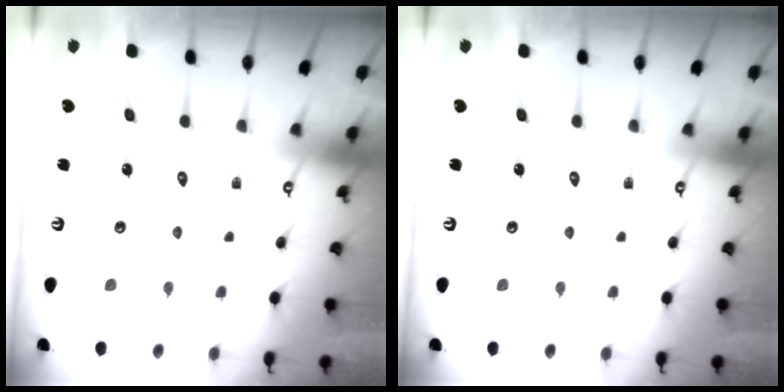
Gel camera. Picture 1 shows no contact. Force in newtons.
{"total": 0.0}